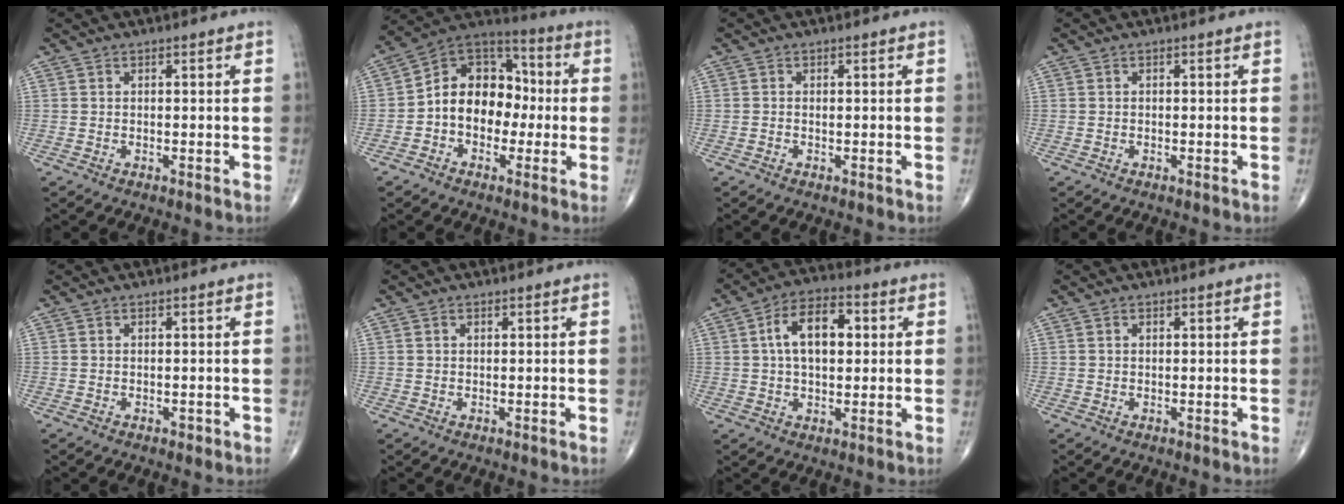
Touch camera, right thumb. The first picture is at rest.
{"total": 14.2, "force": [-1.3, 10.6, 9.4], "torque": [-0.110, 0.047, -0.035]}
{"total": 0.5, "force": [-0.1, 0.3, 0.4], "torque": [-0.010, 0.000, -0.002]}
{"total": 0.0}
{"total": 0.7, "force": [-0.1, 0.5, 0.4], "torque": [-0.008, 0.000, 0.000]}
{"total": 1.0, "force": [0.4, 0.7, 0.5], "torque": [-0.007, -0.001, 0.007]}
{"total": 11.3, "force": [2.1, 6.5, 9.0], "torque": [-0.140, 0.017, 0.029]}
{"total": 0.8, "force": [0.4, 0.5, 0.4], "torque": [-0.007, -0.001, 0.006]}